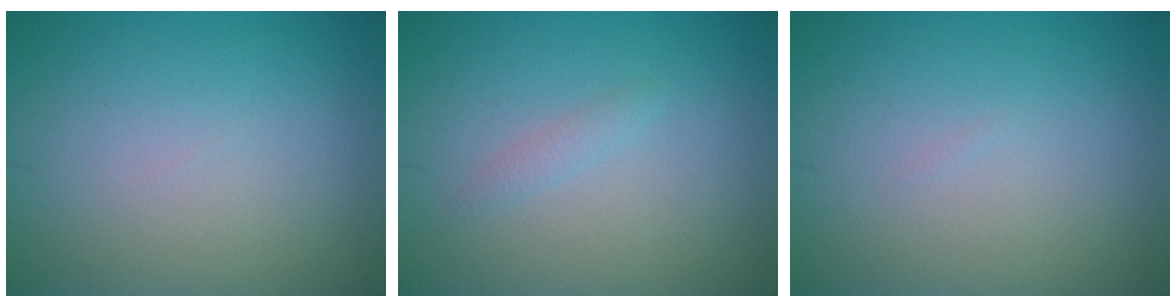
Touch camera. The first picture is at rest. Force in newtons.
{"total": 0.9, "press": 0.8, "slide": 0.1}
{"total": 0.0}